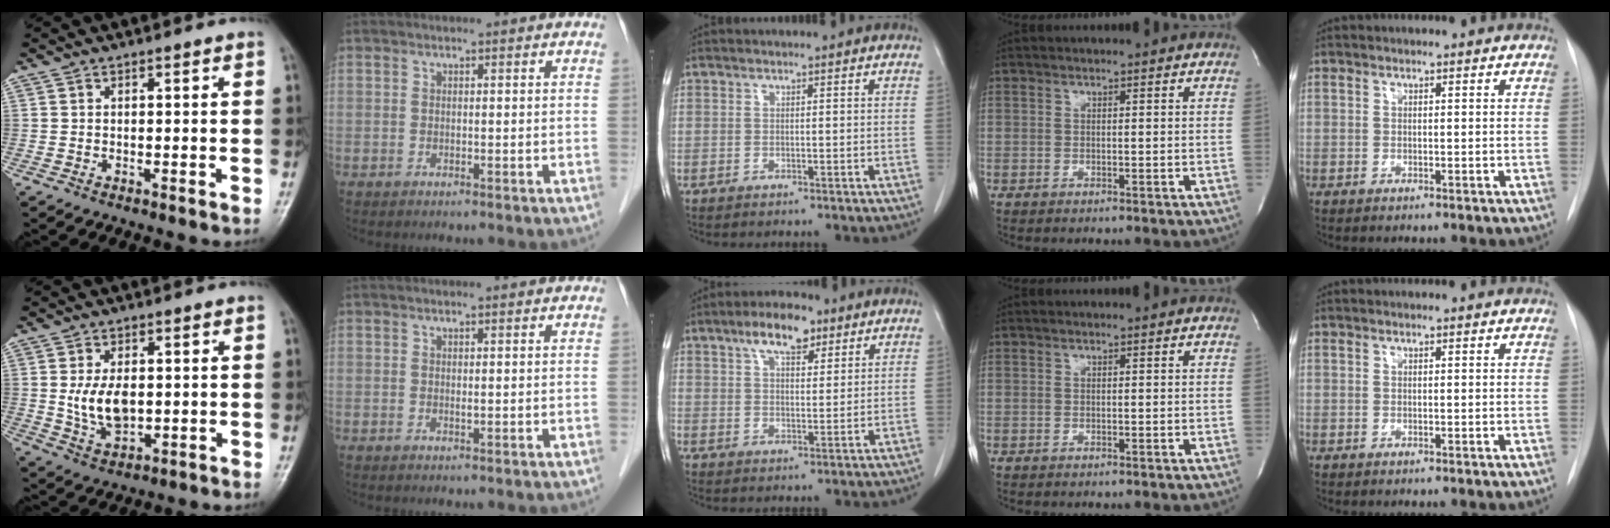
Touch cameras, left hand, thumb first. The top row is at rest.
{"thumb": {"total": 7.8, "force": [0.4, 4.7, 6.2], "torque": [-0.109, -0.007, 0.015]}, "index": {"total": 0.6, "force": [0.3, 0.0, 0.5], "torque": [-0.010, 0.000, 0.003]}, "middle": {"total": 7.4, "force": [4.7, 2.9, 5.0], "torque": [-0.087, 0.012, 0.079]}}